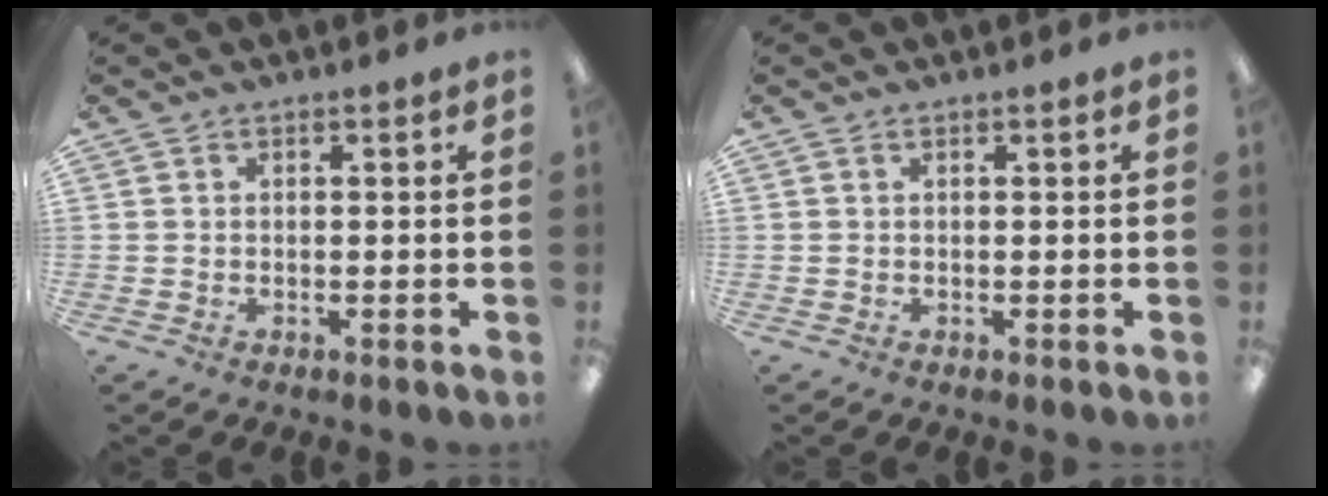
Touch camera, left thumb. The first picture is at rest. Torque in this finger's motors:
{"motor_torque": [-0.03, 0.04, -0.10, -0.03, 0.00]}